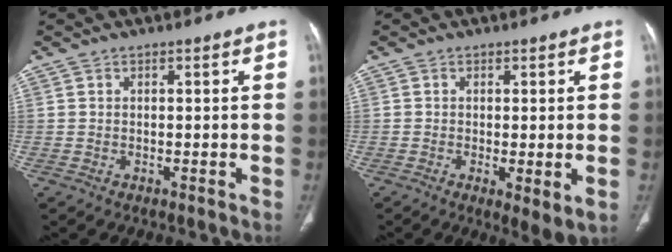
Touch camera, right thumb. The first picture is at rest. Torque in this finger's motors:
{"motor_torque": [0.17, 0.13, 0.14, -0.32, 0.02]}